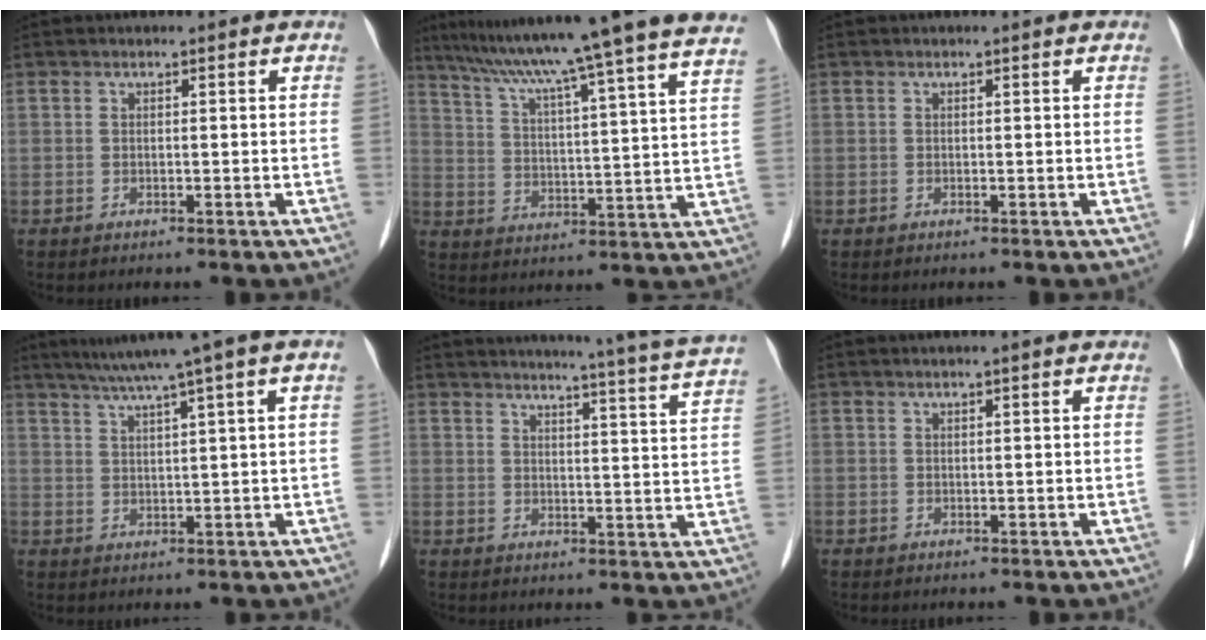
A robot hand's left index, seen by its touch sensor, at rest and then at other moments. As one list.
[{"total": 25.0, "force": [21.6, -1.9, 12.5], "torque": [-0.207, -0.035, 0.288]}, {"total": 0.0}, {"total": 8.7, "force": [5.5, -0.9, 6.7], "torque": [-0.103, 0.034, 0.083]}, {"total": 15.2, "force": [14.0, -2.1, 5.5], "torque": [-0.090, -0.062, 0.157]}, {"total": 0.0}]